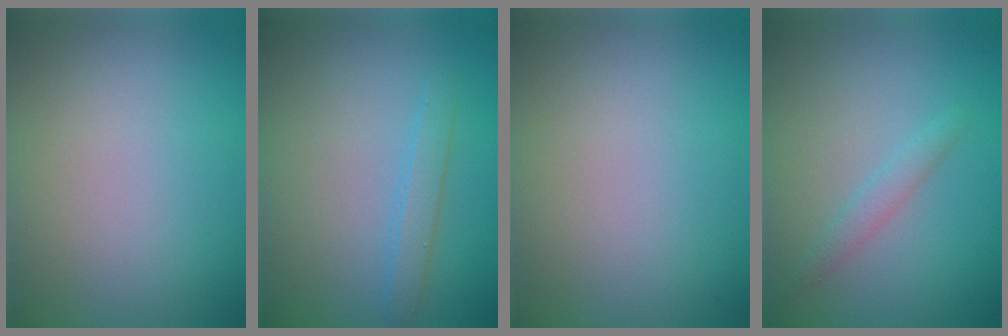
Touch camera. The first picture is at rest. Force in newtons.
{"total": 1.6, "press": 1.6, "slide": 0.1}
{"total": 0.0}
{"total": 1.5, "press": 1.5, "slide": 0.1}